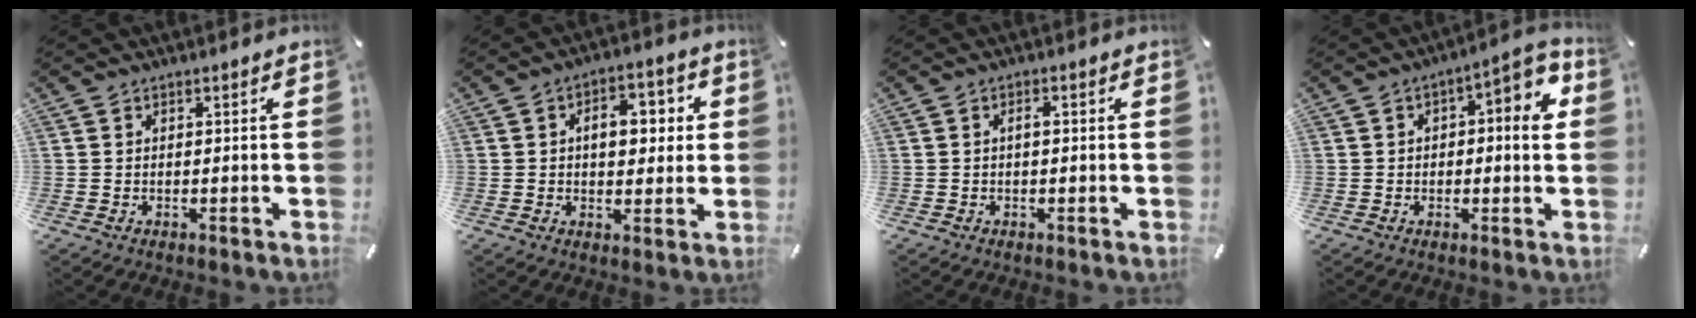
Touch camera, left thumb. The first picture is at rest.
{"total": 9.5, "force": [1.6, 6.2, 7.0], "torque": [-0.085, -0.001, 0.018]}
{"total": 1.6, "force": [-0.1, 0.5, 1.5], "torque": [-0.029, 0.004, -0.003]}
{"total": 6.7, "force": [0.8, 3.5, 5.7], "torque": [-0.064, -0.002, 0.006]}